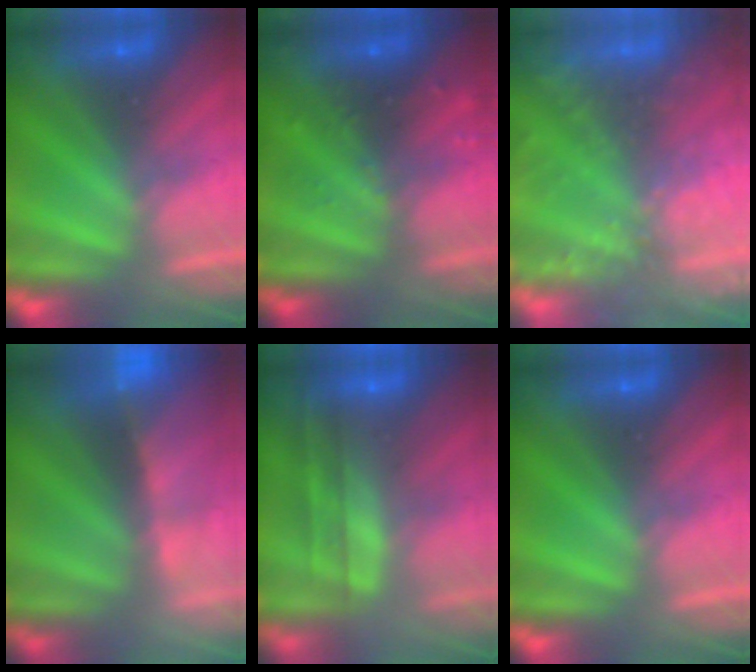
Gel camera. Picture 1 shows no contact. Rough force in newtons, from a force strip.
{"total": 2.7}
{"total": 7.4}
{"total": 9.3}
{"total": 6.0}
{"total": 0.0}